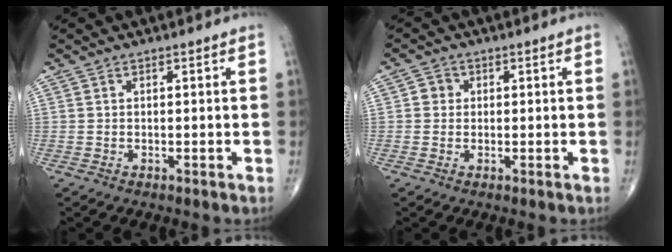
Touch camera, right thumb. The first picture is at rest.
{"total": 2.2, "force": [0.2, 2.1, 0.7], "torque": [0.002, 0.004, -0.001]}